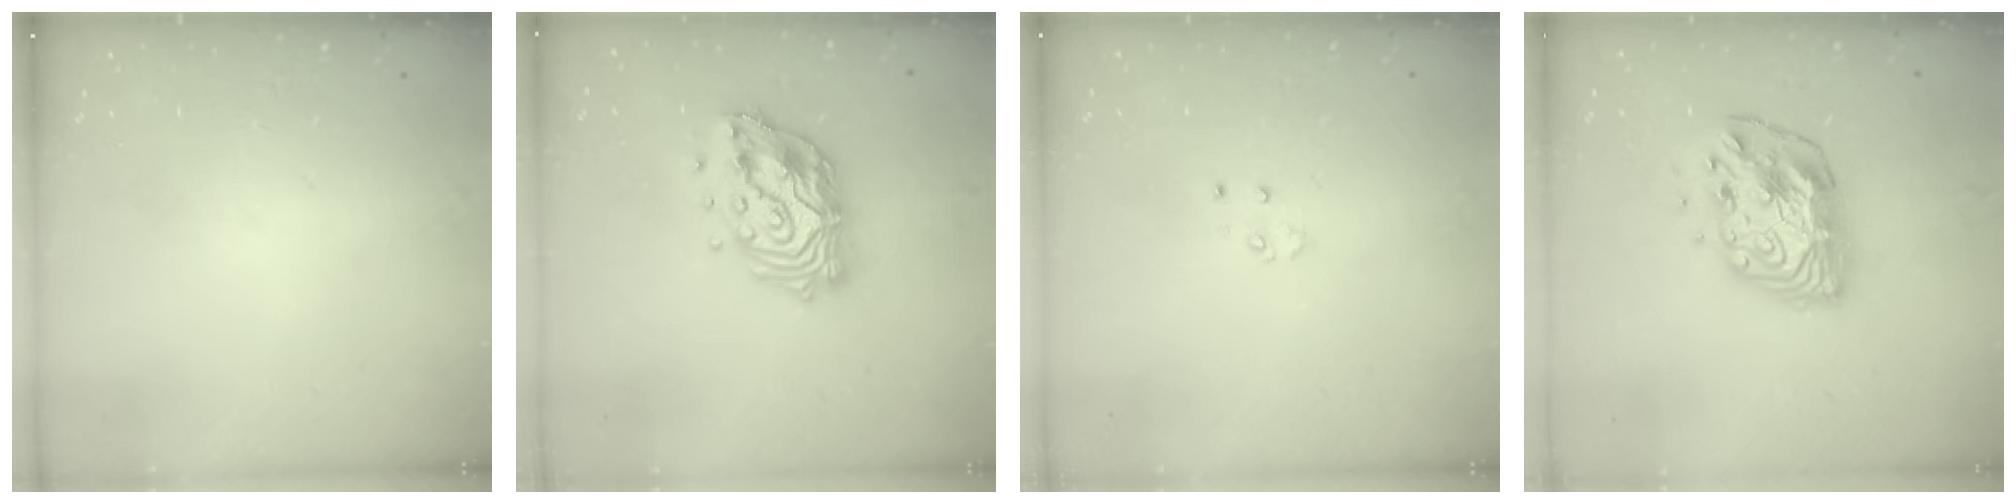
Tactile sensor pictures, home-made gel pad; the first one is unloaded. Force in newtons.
{"total": 15.9, "press": 15.8, "slide": 1.5}
{"total": 3.1, "press": 3.1, "slide": 0.6}
{"total": 12.2, "press": 12.1, "slide": 1.1}